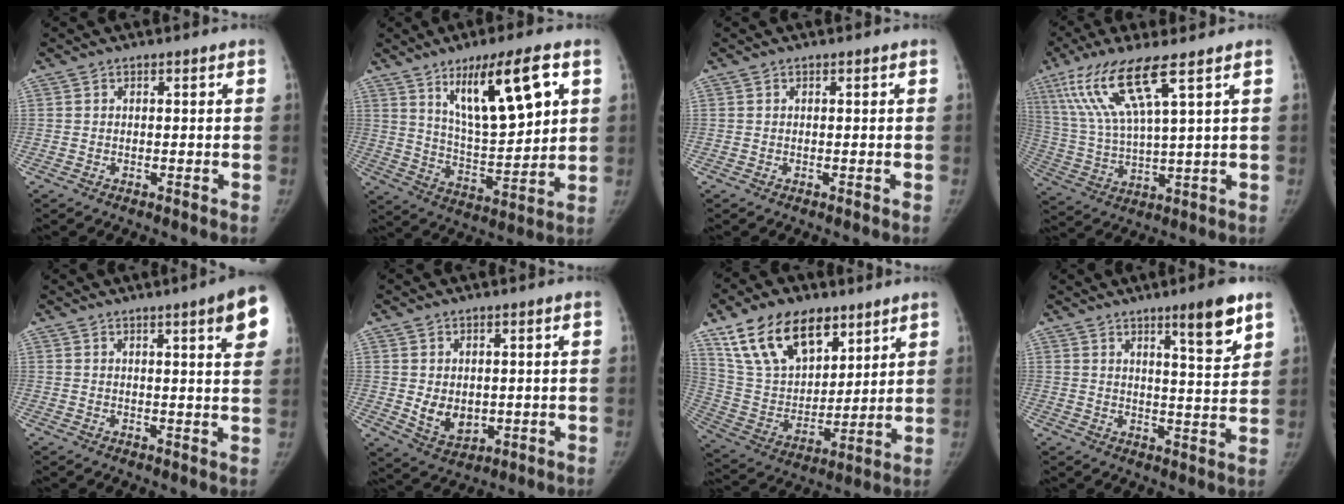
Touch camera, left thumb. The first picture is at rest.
{"total": 17.1, "force": [7.7, 4.9, 14.4], "torque": [-0.215, -0.039, 0.139]}
{"total": 0.0}
{"total": 14.3, "force": [7.5, 2.1, 12.0], "torque": [-0.271, -0.025, 0.155]}
{"total": 8.7, "force": [4.2, 1.1, 7.5], "torque": [-0.079, -0.013, 0.047]}
{"total": 6.2, "force": [0.1, 4.8, 3.9], "torque": [-0.045, -0.015, 0.020]}
{"total": 20.2, "force": [12.3, 11.5, 11.2], "torque": [-0.164, -0.040, 0.235]}
{"total": 9.0, "force": [5.7, 1.2, 6.9], "torque": [-0.092, -0.038, 0.082]}